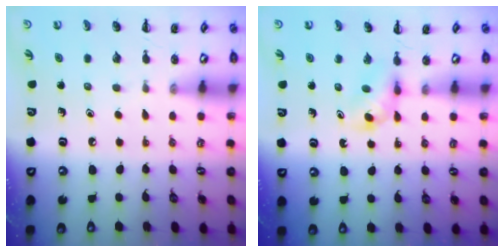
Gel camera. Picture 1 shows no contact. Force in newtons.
{"total": 3.7, "press": 3.4, "slide": 1.4}